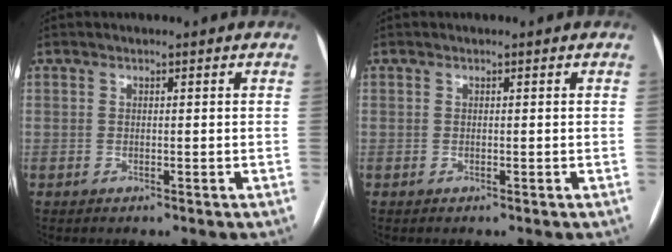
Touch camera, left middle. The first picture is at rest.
{"total": 0.0}